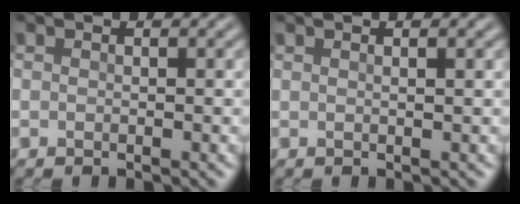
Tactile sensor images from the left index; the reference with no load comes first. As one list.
[{"total": 2.0, "force": [1.1, 0.9, 1.4], "torque": [-0.004, 0.001, -0.005]}]